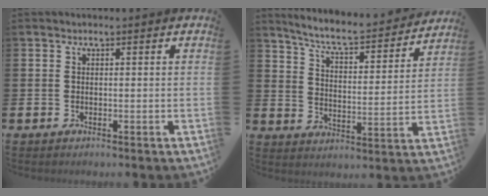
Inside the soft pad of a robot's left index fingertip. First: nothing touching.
{"total": 6.8, "force": [6.3, 0.9, 2.4], "torque": [-0.080, -0.045, 0.105]}